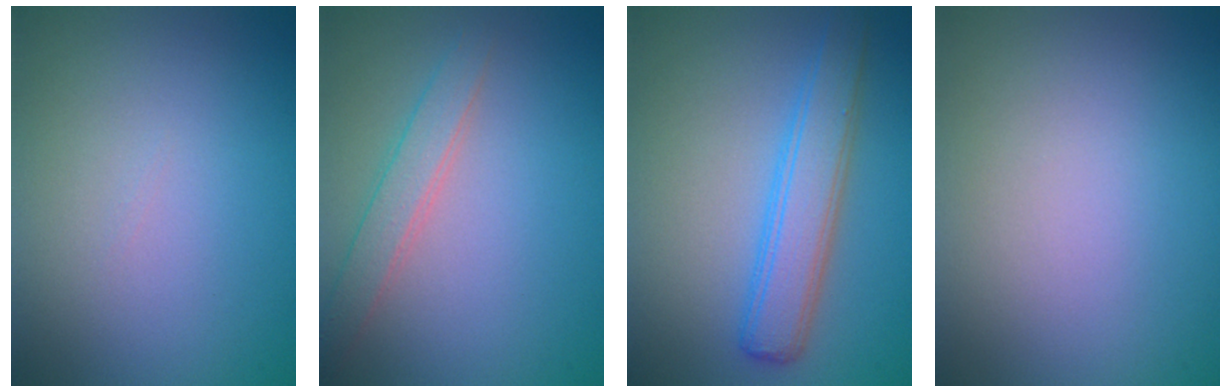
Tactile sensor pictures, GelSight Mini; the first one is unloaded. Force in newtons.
{"total": 2.3, "press": 2.3, "slide": 0.1}
{"total": 4.2, "press": 4.2, "slide": 0.0}
{"total": 0.0}